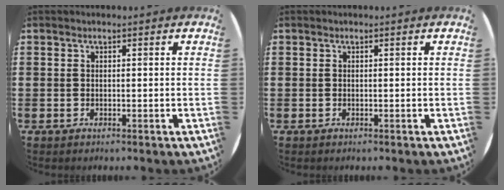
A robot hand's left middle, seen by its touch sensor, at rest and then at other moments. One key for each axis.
{"total": 0.0}